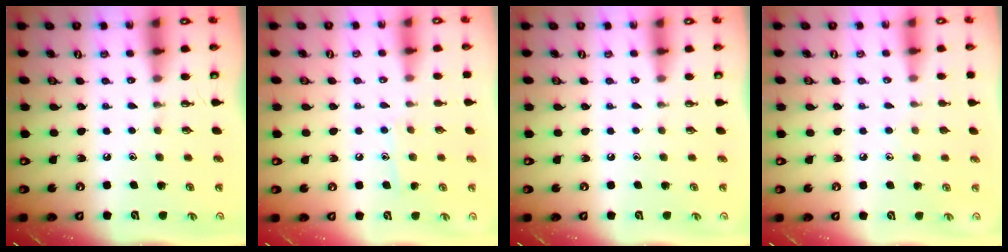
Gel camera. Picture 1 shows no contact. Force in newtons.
{"total": 6.8, "press": 6.8, "slide": 0.4}
{"total": 0.0}
{"total": 6.9, "press": 6.9, "slide": 0.7}